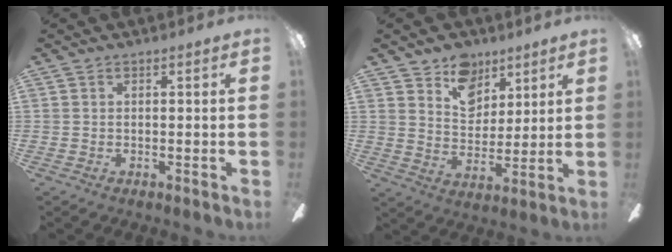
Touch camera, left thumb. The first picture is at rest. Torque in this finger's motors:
{"motor_torque": [0.04, 0.16, -0.17, -0.12, 0.02]}